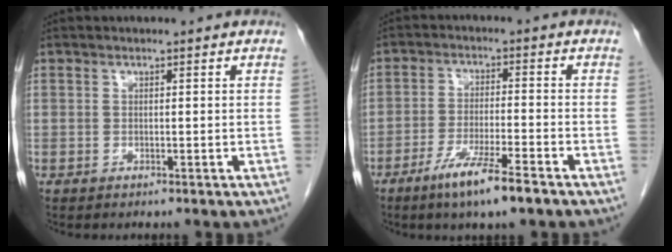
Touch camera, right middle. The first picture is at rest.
{"total": 8.0, "force": [-5.3, 0.3, 6.0], "torque": [-0.113, -0.016, -0.094]}